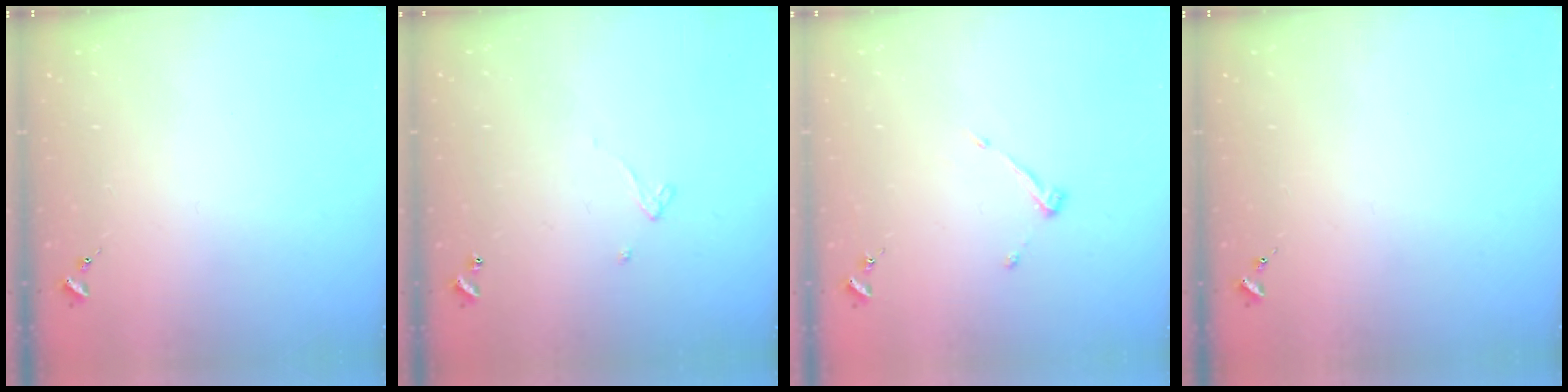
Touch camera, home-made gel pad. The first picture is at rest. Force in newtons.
{"total": 2.6, "press": 2.6, "slide": 0.2}
{"total": 4.0, "press": 4.0, "slide": 0.6}
{"total": 0.0}